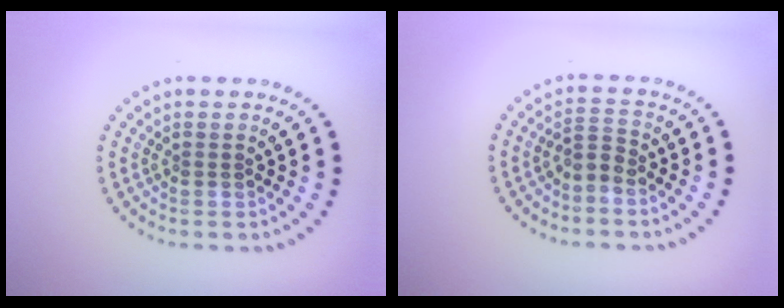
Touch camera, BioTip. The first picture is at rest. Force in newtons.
{"total": 1.8, "press": 1.3, "slide": 1.2}